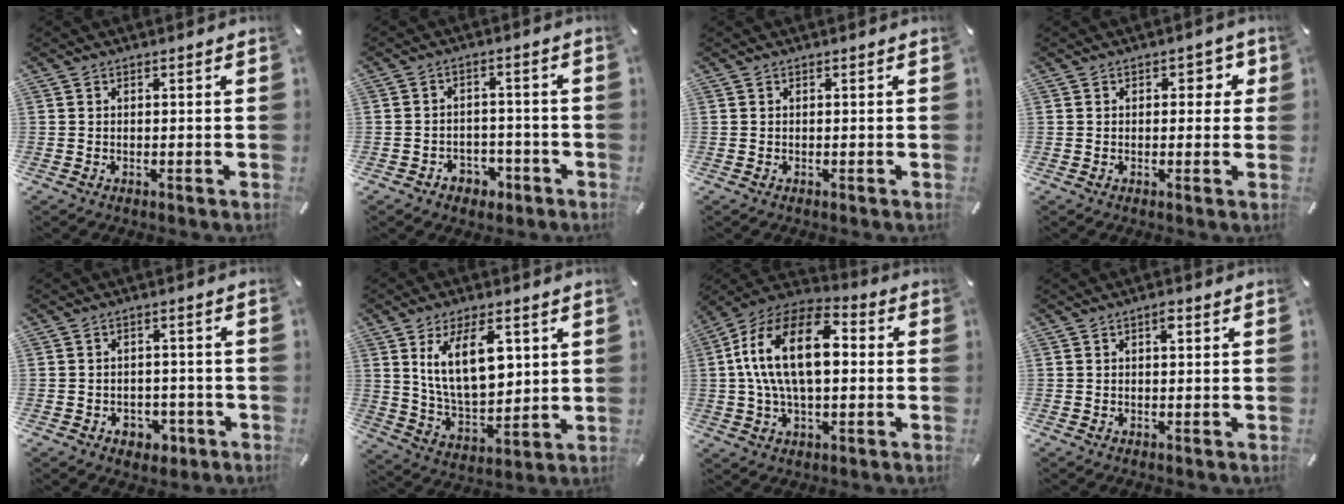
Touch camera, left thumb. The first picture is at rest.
{"total": 4.6, "force": [-2.3, 3.7, 1.3], "torque": [-0.019, 0.011, -0.041]}
{"total": 0.0}
{"total": 3.3, "force": [0.8, 2.2, 2.4], "torque": [-0.018, -0.001, 0.002]}
{"total": 4.7, "force": [-2.0, 3.8, 2.0], "torque": [-0.021, 0.008, -0.035]}
{"total": 15.4, "force": [5.9, 8.3, 11.5], "torque": [-0.211, -0.012, 0.101]}
{"total": 18.9, "force": [1.7, 10.9, 15.4], "torque": [-0.309, 0.006, 0.024]}
{"total": 1.9, "force": [0.5, 0.8, 1.6], "torque": [-0.027, 0.004, 0.006]}